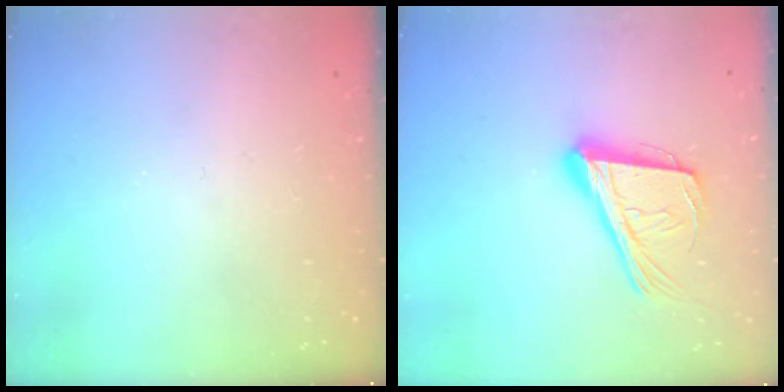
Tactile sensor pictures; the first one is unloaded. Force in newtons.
{"total": 20.2, "press": 19.6, "slide": 4.7}